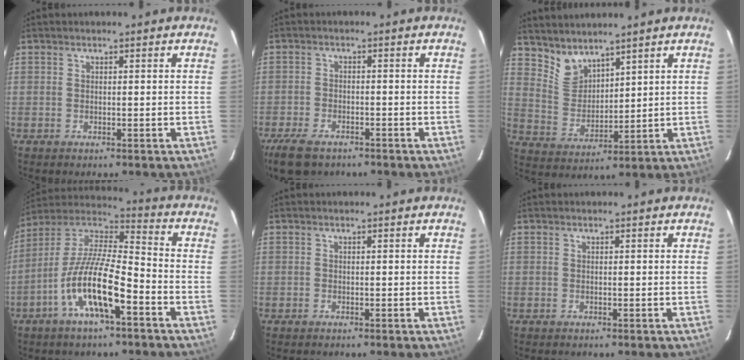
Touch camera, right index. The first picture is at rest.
{"total": 8.0, "force": [-5.8, 3.8, 4.0], "torque": [-0.110, -0.017, -0.108]}
{"total": 6.7, "force": [5.7, 2.8, 1.9], "torque": [-0.033, 0.001, 0.125]}
{"total": 15.3, "force": [-6.9, 3.9, 13.1], "torque": [-0.255, -0.009, -0.137]}
{"total": 0.0}
{"total": 0.0}